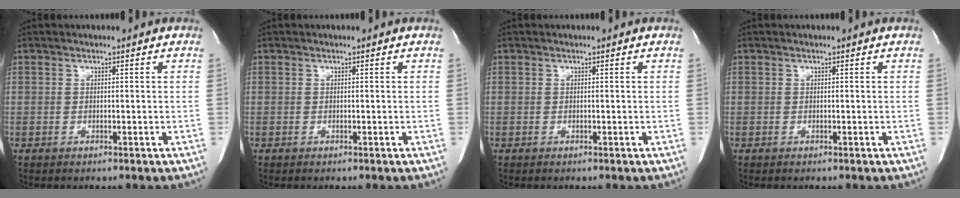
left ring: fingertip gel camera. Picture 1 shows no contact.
{"total": 0.0}
{"total": 0.0}
{"total": 0.0}